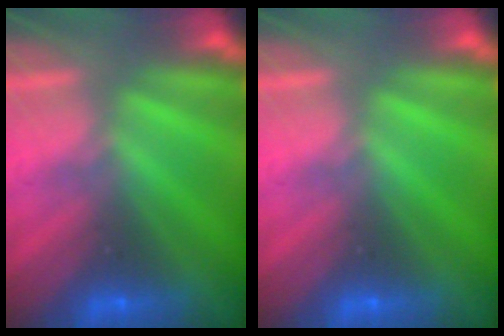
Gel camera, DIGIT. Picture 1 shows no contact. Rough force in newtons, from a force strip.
{"total": 0.0}